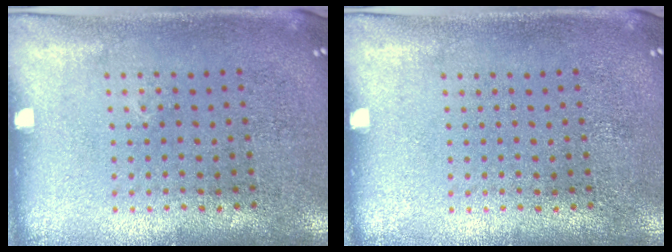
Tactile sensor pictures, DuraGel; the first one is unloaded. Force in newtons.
{"total": 0.0}